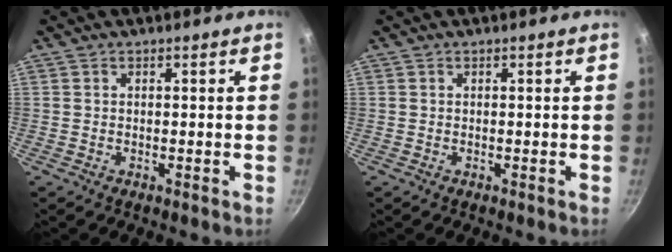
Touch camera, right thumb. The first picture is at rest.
{"total": 0.0}